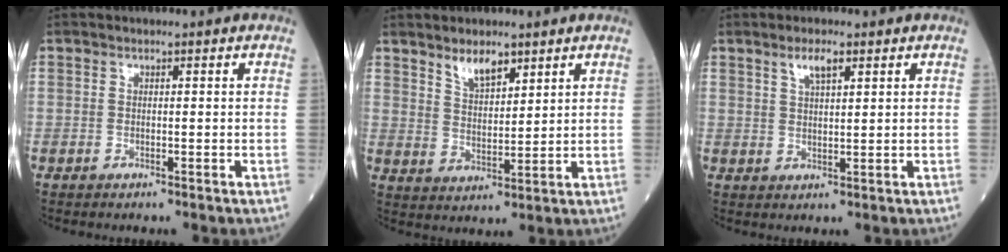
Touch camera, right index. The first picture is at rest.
{"total": 5.0, "force": [3.7, 1.8, 2.8], "torque": [-0.054, -0.001, 0.072]}
{"total": 3.3, "force": [2.0, 0.7, 2.5], "torque": [-0.051, 0.004, 0.039]}